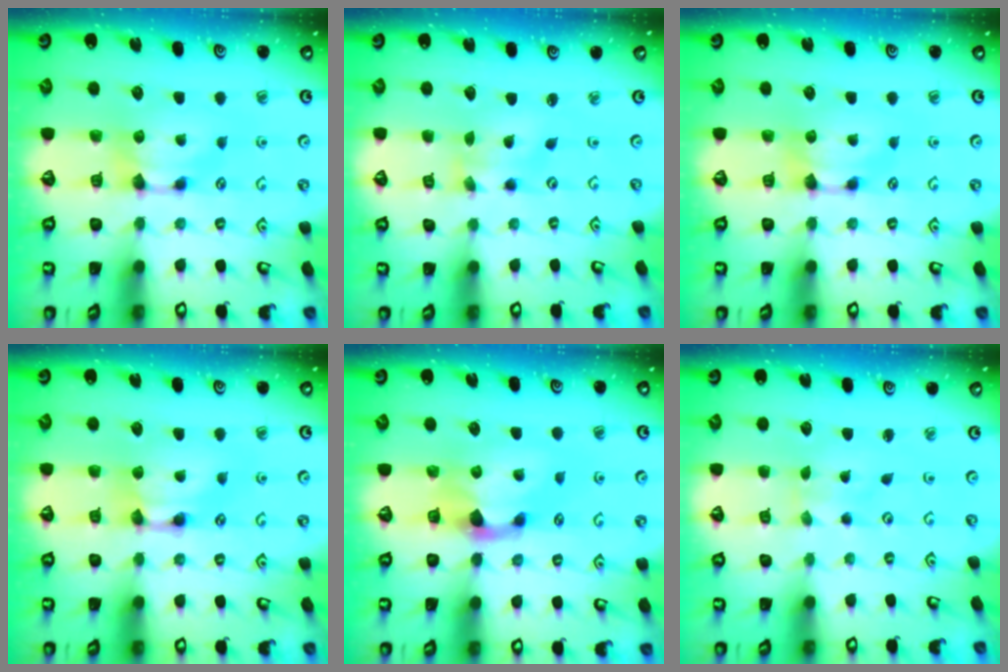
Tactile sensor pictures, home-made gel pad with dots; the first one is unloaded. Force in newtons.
{"total": 1.4, "press": 0.9, "slide": 1.1}
{"total": 0.0}
{"total": 2.0, "press": 2.0, "slide": 0.1}
{"total": 2.0, "press": 1.5, "slide": 1.4}
{"total": 5.0, "press": 4.9, "slide": 0.8}